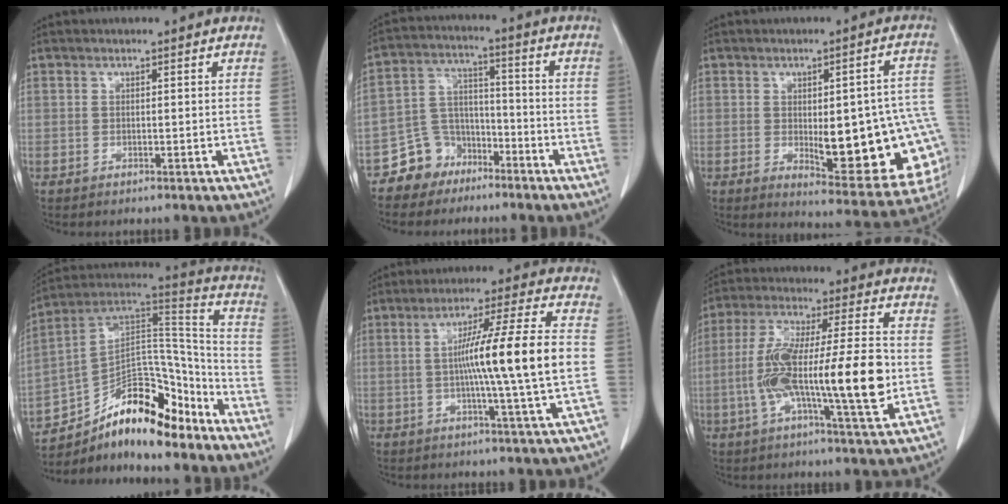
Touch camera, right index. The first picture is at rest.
{"total": 7.8, "force": [-5.5, 5.6, 0.8], "torque": [-0.012, 0.027, -0.098]}
{"total": 19.5, "force": [-2.8, 6.3, 18.2], "torque": [-0.154, 0.018, -0.007]}
{"total": 19.5, "force": [-14.1, 6.8, 11.6], "torque": [-0.200, 0.048, -0.238]}
{"total": 13.9, "force": [-0.4, -1.5, 13.9], "torque": [-0.229, 0.002, -0.012]}
{"total": 18.3, "force": [-2.5, 2.2, 18.0], "torque": [-0.324, 0.005, -0.043]}